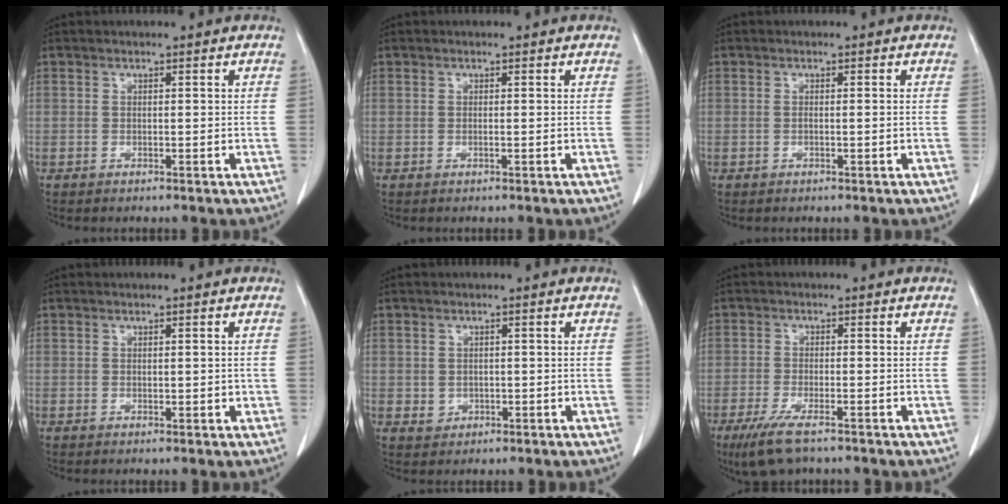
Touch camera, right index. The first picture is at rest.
{"total": 0.0}
{"total": 0.6, "force": [-0.2, 0.0, 0.6], "torque": [-0.010, 0.002, 0.000]}
{"total": 0.8, "force": [0.0, 0.5, 0.7], "torque": [-0.010, 0.000, 0.002]}
{"total": 1.9, "force": [-0.1, 1.9, 0.4], "torque": [-0.001, 0.004, 0.008]}
{"total": 6.4, "force": [-4.6, 1.6, 4.2], "torque": [-0.079, -0.015, -0.072]}